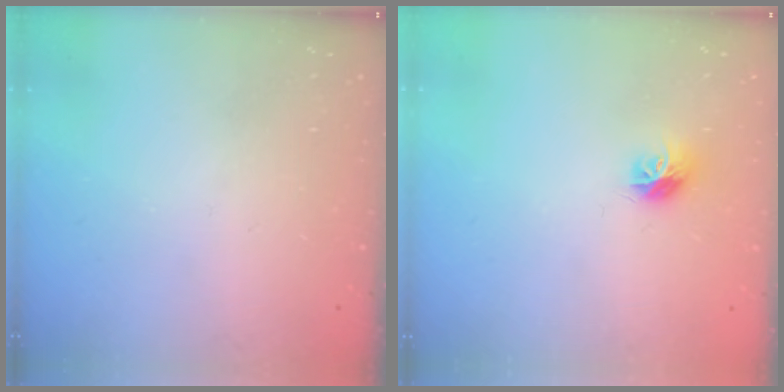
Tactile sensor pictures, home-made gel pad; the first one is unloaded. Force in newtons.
{"total": 7.7, "press": 7.7, "slide": 0.2}